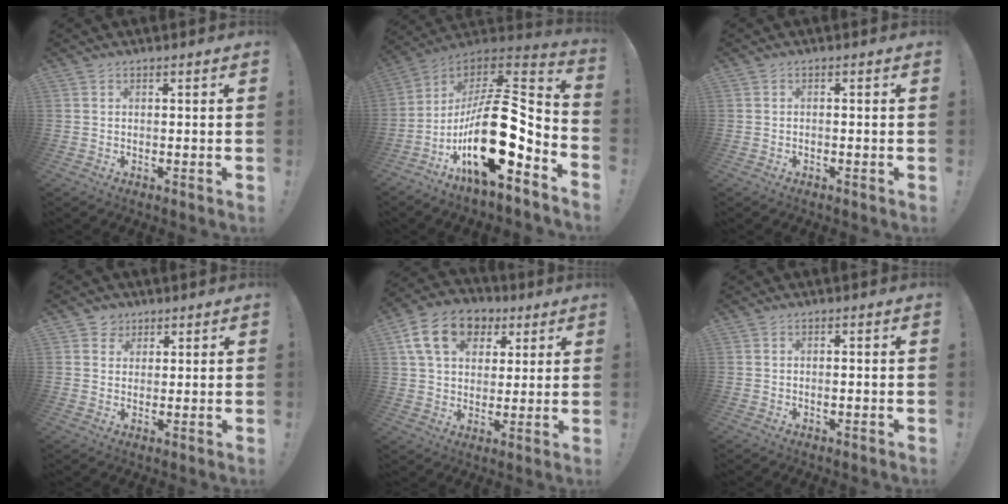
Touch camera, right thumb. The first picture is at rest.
{"total": 23.9, "force": [-5.9, 9.6, 21.0], "torque": [-0.375, 0.021, -0.095]}
{"total": 1.0, "force": [-0.9, -0.2, 0.5], "torque": [-0.016, 0.002, -0.014]}
{"total": 3.8, "force": [1.8, 3.3, 0.3], "torque": [0.003, -0.013, 0.031]}
{"total": 15.8, "force": [6.9, 11.4, 8.6], "torque": [-0.127, -0.022, 0.131]}
{"total": 0.9, "force": [-0.5, 0.0, 0.8], "torque": [-0.023, 0.003, -0.008]}